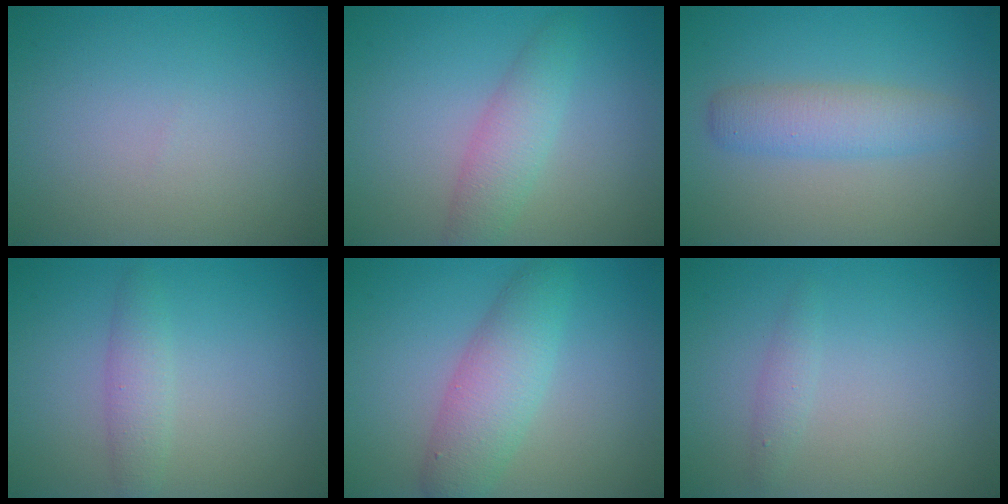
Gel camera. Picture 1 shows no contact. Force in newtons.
{"total": 2.9, "press": 2.9, "slide": 0.0}
{"total": 3.2, "press": 3.2, "slide": 0.1}
{"total": 2.0, "press": 2.0, "slide": 0.1}
{"total": 4.6, "press": 4.6, "slide": 0.1}
{"total": 1.0, "press": 1.0, "slide": 0.1}